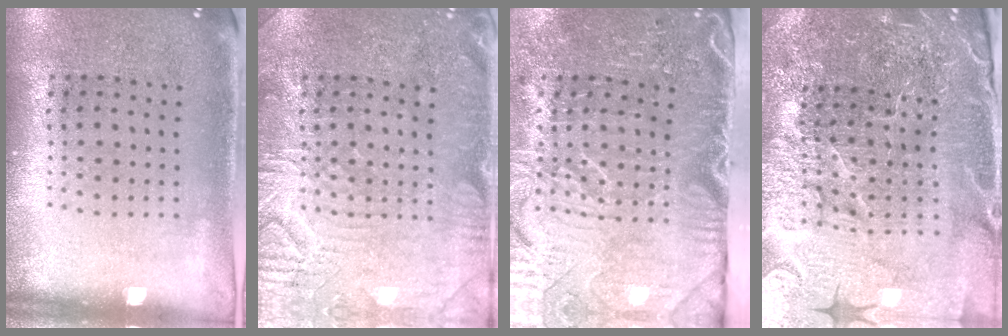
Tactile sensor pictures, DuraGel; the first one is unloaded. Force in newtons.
{"total": 4.5, "press": 4.5, "slide": 0.6}
{"total": 5.3, "press": 4.4, "slide": 2.9}
{"total": 6.0, "press": 5.3, "slide": 2.6}